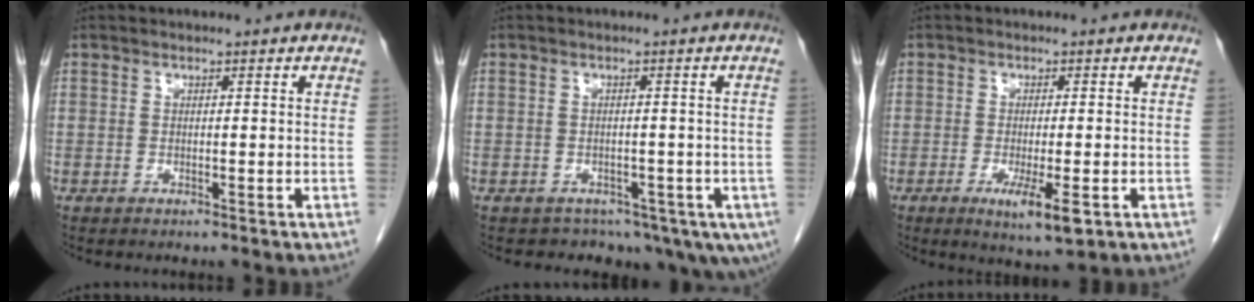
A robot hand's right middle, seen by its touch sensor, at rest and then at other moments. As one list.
[{"total": 8.2, "force": [-4.9, 5.7, 3.4], "torque": [-0.044, 0.001, -0.054]}, {"total": 5.7, "force": [-2.3, 1.0, 5.1], "torque": [-0.089, -0.014, -0.031]}]